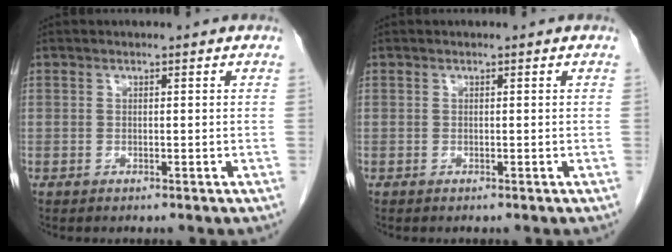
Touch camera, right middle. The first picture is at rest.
{"total": 0.0}